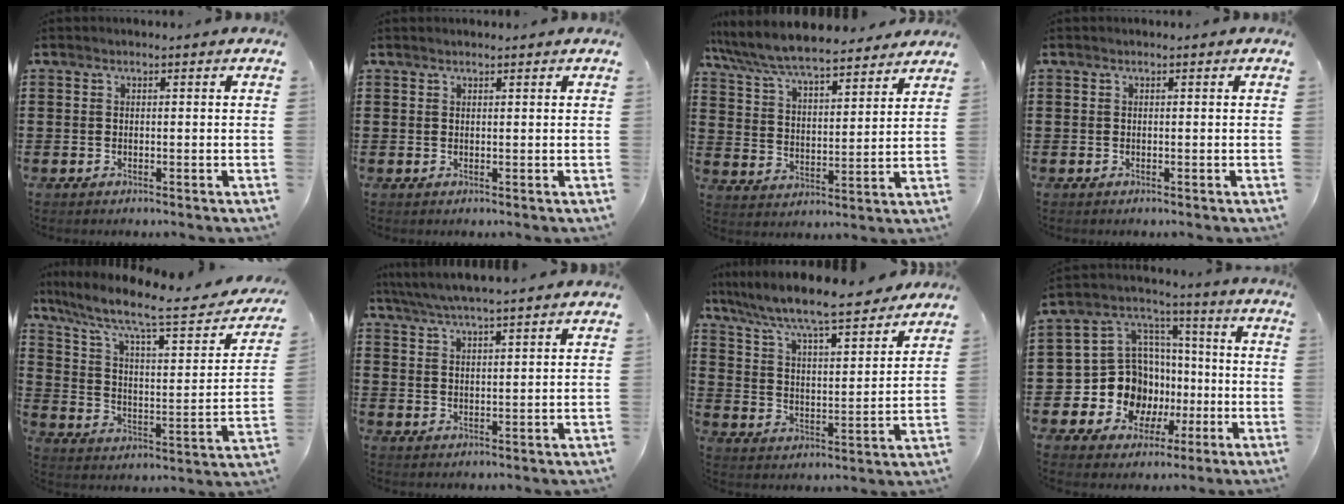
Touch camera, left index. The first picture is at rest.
{"total": 0.6, "force": [0.5, -0.1, 0.3], "torque": [-0.006, -0.002, 0.011]}
{"total": 7.5, "force": [7.0, 0.8, 2.6], "torque": [-0.080, -0.041, 0.121]}
{"total": 0.0}
{"total": 10.0, "force": [7.2, 1.6, 6.7], "torque": [-0.140, -0.046, 0.112]}
{"total": 4.6, "force": [4.3, -0.3, 1.7], "torque": [-0.047, -0.018, 0.075]}
{"total": 7.6, "force": [6.9, 0.0, 3.1], "torque": [-0.091, -0.052, 0.112]}
{"total": 12.4, "force": [-2.8, 11.2, 4.4], "torque": [-0.126, 0.000, -0.038]}